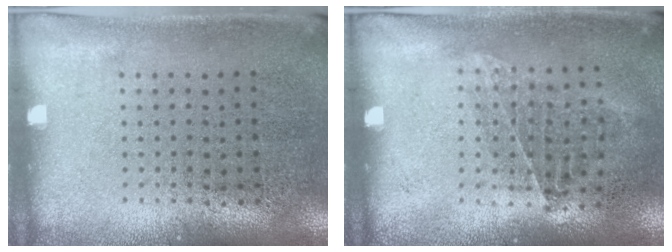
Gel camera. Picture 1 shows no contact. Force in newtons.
{"total": 0.9, "press": 0.8, "slide": 0.5}